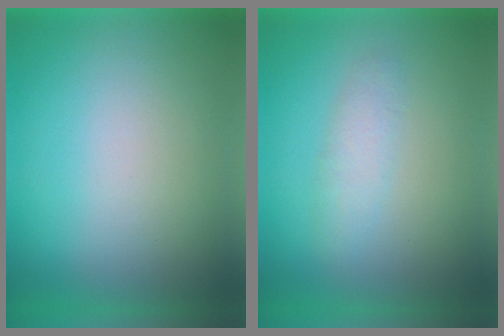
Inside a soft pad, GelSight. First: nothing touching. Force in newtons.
{"total": 2.4}